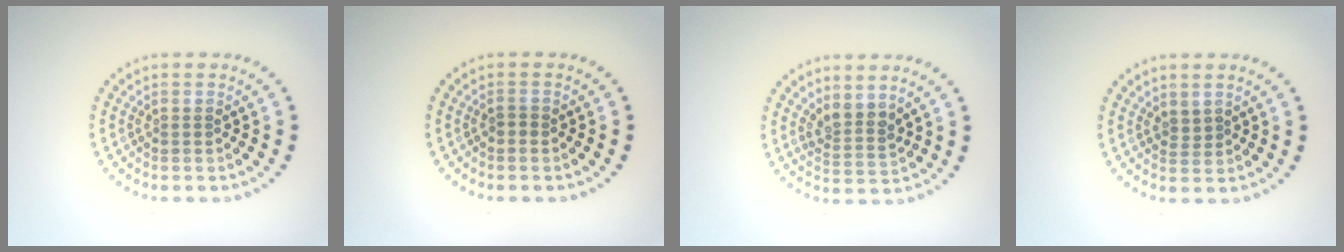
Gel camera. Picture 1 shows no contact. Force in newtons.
{"total": 0.7, "press": 0.6, "slide": 0.3}
{"total": 2.4, "press": 1.9, "slide": 1.4}
{"total": 0.6, "press": 0.4, "slide": 0.5}